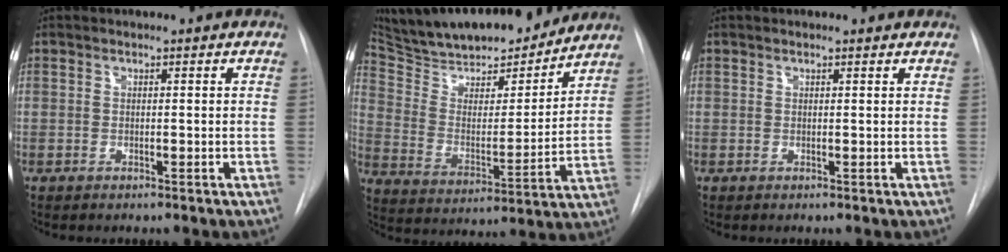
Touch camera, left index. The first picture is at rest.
{"total": 22.9, "force": [20.6, 4.8, 8.9], "torque": [-0.154, -0.003, 0.317]}
{"total": 1.3, "force": [1.2, 0.3, 0.3], "torque": [-0.013, 0.009, 0.013]}